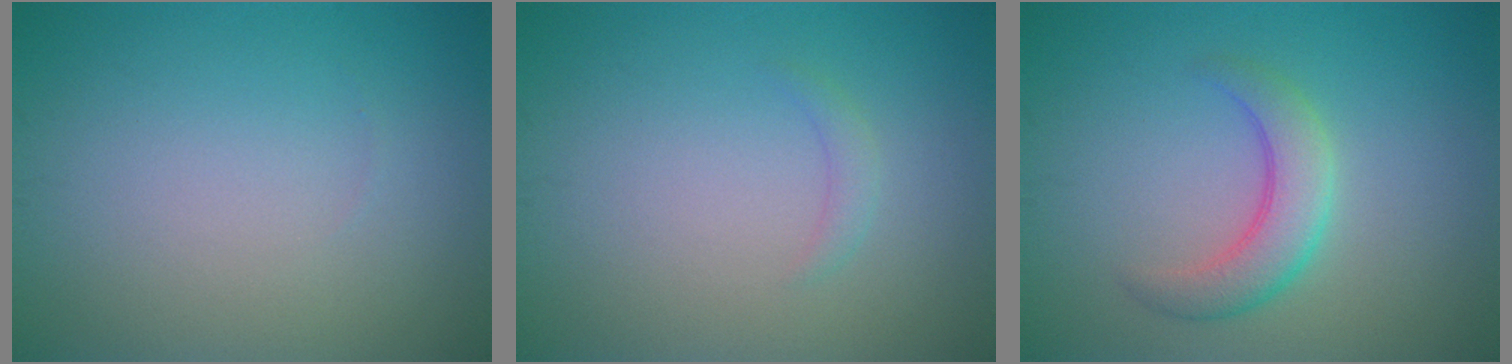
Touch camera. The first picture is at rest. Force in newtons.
{"total": 1.0, "press": 1.0, "slide": 0.1}
{"total": 3.7, "press": 3.7, "slide": 0.1}